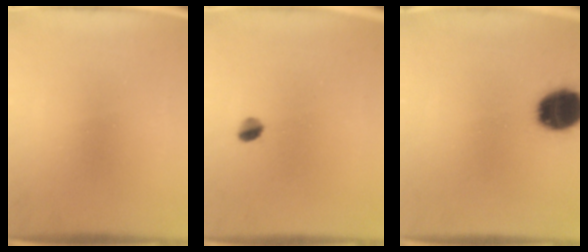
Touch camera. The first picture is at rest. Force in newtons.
{"total": 2.5}
{"total": 15.0}